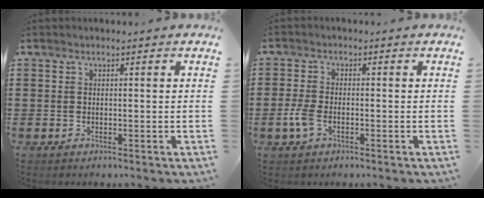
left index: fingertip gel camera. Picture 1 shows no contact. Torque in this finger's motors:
{"motor_torque": [0.20, 0.17, 0.35, 0.05]}